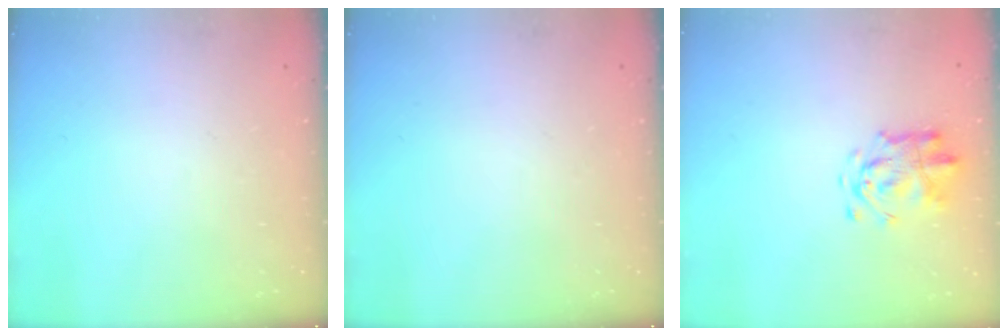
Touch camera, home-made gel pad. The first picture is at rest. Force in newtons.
{"total": 0.0}
{"total": 4.7, "press": 4.5, "slide": 1.1}